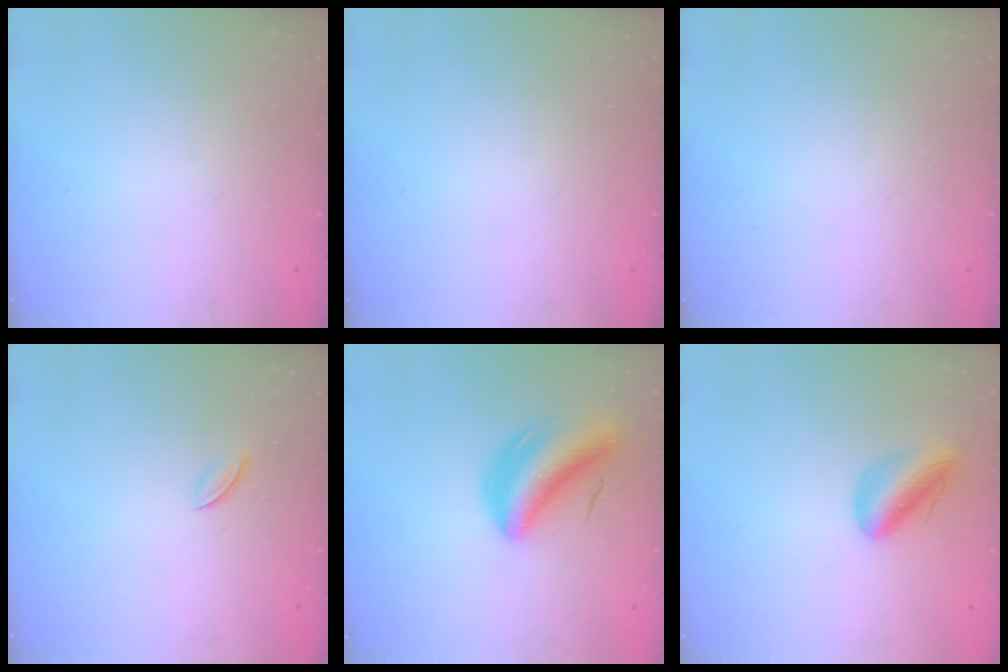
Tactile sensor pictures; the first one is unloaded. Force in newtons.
{"total": 0.0}
{"total": 0.0}
{"total": 2.8, "press": 2.7, "slide": 0.8}
{"total": 7.7, "press": 7.4, "slide": 2.1}
{"total": 9.9, "press": 9.5, "slide": 2.6}